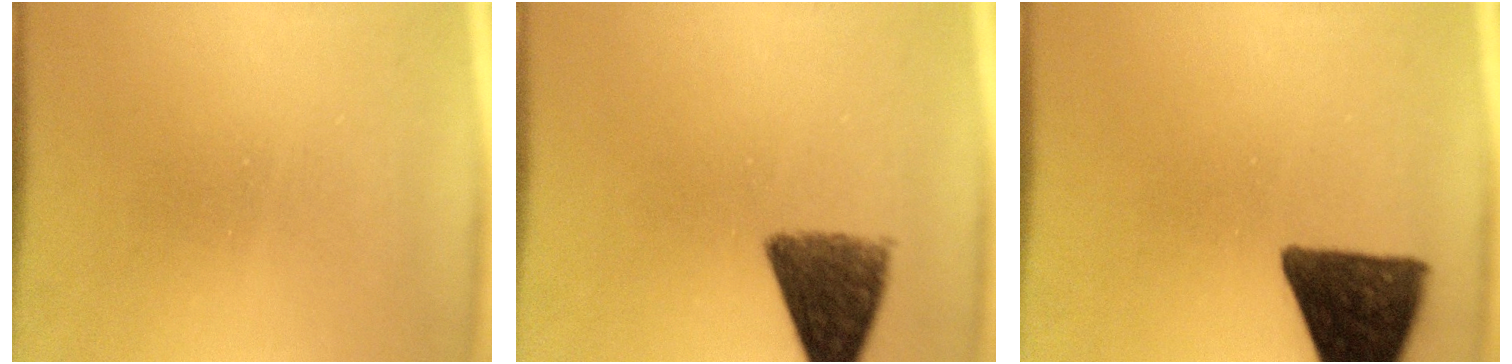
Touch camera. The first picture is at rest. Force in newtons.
{"total": 8.8}
{"total": 12.3}